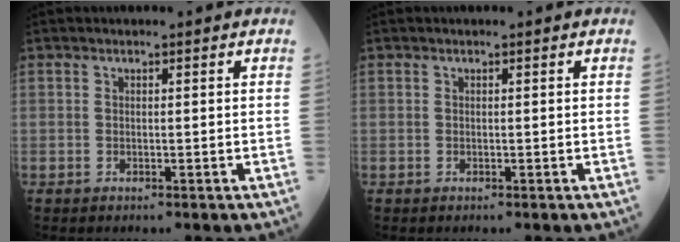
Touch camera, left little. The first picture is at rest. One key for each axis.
{"total": 0.0}